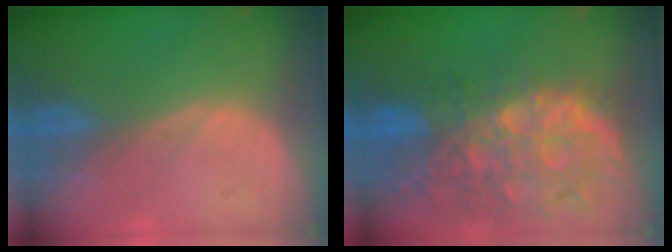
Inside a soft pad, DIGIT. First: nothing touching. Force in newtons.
{"total": 13.3, "press": 10.9, "slide": 7.6}